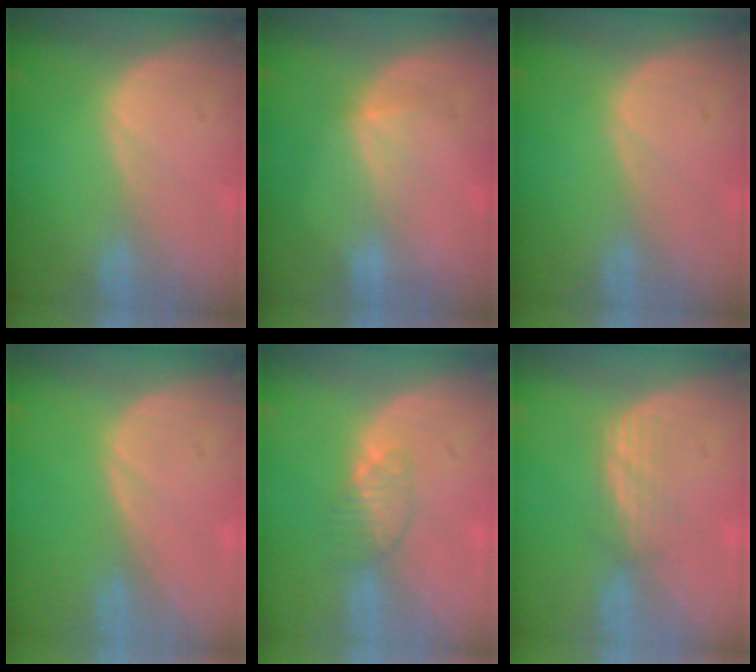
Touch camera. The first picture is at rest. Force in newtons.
{"total": 2.7, "press": 2.4, "slide": 1.2}
{"total": 0.0}
{"total": 0.0}
{"total": 3.5, "press": 3.2, "slide": 1.4}
{"total": 2.8, "press": 2.6, "slide": 1.0}